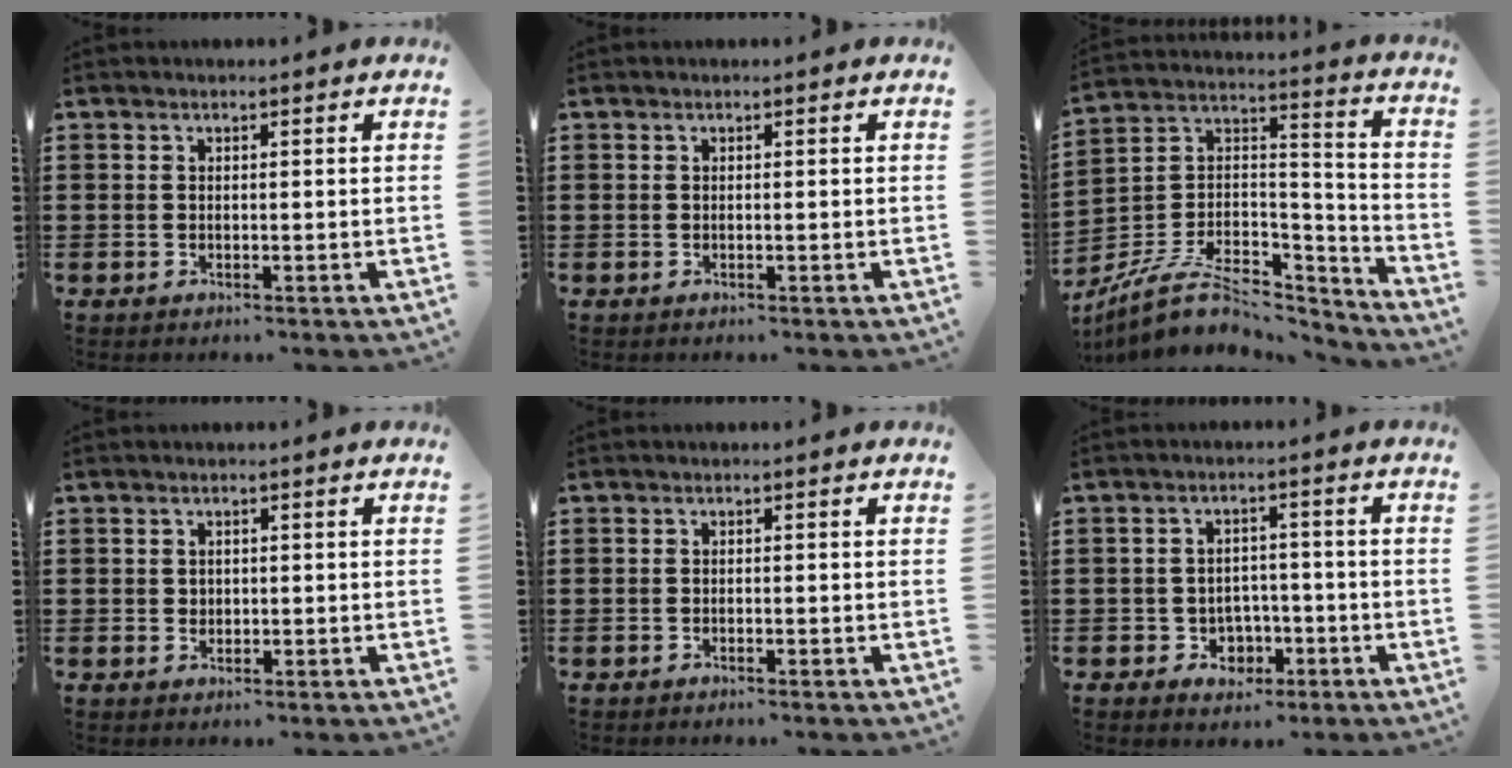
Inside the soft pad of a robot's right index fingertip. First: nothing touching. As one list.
[{"total": 0.0}, {"total": 9.1, "force": [-6.2, 4.7, 4.7], "torque": [-0.106, 0.010, -0.117]}, {"total": 0.9, "force": [0.3, 0.8, 0.3], "torque": [-0.008, 0.004, 0.006]}, {"total": 0.5, "force": [-0.5, -0.1, 0.1], "torque": [-0.005, -0.004, -0.010]}, {"total": 3.6, "force": [-1.7, 2.9, 1.3], "torque": [-0.032, 0.004, -0.035]}]